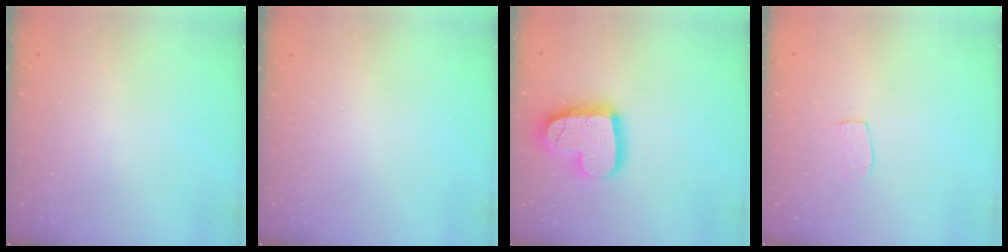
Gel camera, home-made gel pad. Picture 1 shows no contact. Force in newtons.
{"total": 0.0}
{"total": 17.8, "press": 17.8, "slide": 1.4}
{"total": 5.2, "press": 5.2, "slide": 0.3}